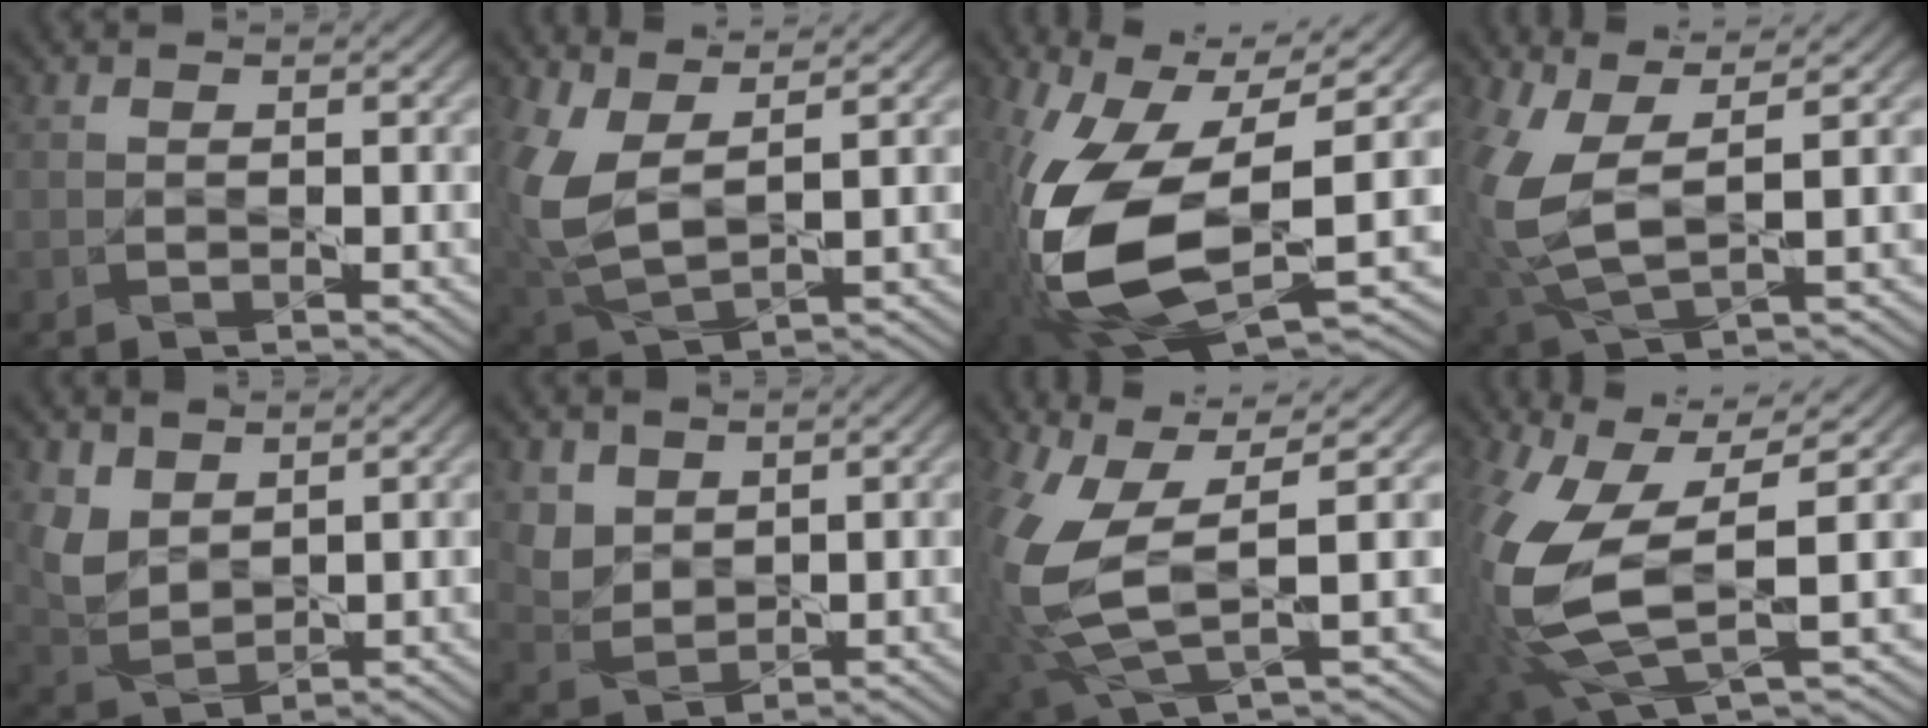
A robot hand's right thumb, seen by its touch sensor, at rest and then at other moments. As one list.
[{"total": 8.6, "force": [2.7, 4.5, 6.8], "torque": [-0.178, -0.010, 0.053]}, {"total": 16.5, "force": [-2.0, 8.5, 13.9], "torque": [-0.309, -0.033, -0.027]}, {"total": 9.6, "force": [1.2, 4.8, 8.3], "torque": [-0.213, -0.014, 0.027]}, {"total": 5.5, "force": [3.0, 3.5, 3.0], "torque": [-0.081, -0.010, 0.066]}, {"total": 4.2, "force": [2.5, 2.9, 1.7], "torque": [-0.054, -0.010, 0.054]}, {"total": 11.9, "force": [0.3, 5.8, 10.4], "torque": [-0.266, -0.026, 0.017]}, {"total": 14.0, "force": [-0.1, 7.0, 12.1], "torque": [-0.308, -0.044, 0.017]}]